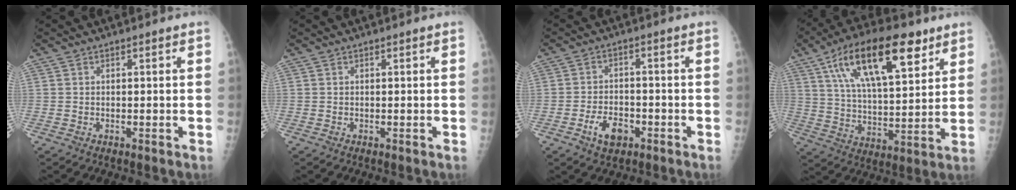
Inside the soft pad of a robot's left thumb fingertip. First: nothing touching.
{"total": 0.0}
{"total": 5.9, "force": [-2.9, 3.7, 3.6], "torque": [-0.052, 0.018, -0.048]}
{"total": 21.2, "force": [10.8, 8.6, 16.1], "torque": [-0.248, -0.023, 0.186]}